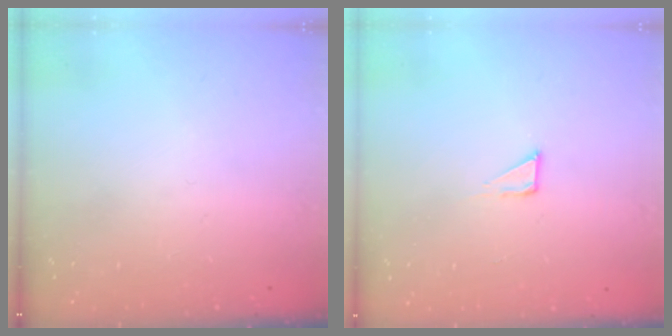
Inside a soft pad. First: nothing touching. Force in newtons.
{"total": 2.1, "press": 2.1, "slide": 0.1}